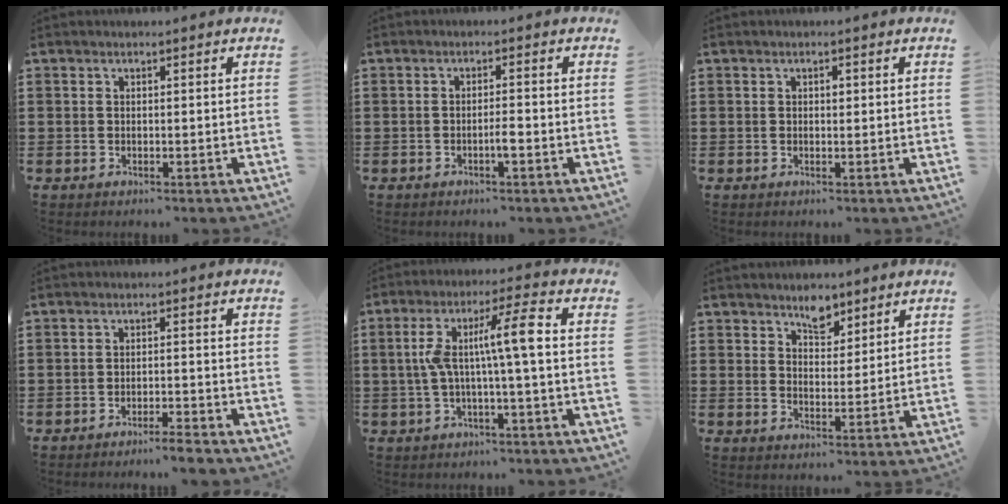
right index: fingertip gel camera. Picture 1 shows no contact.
{"total": 2.0, "force": [-0.9, 0.1, 1.8], "torque": [-0.034, 0.000, -0.016]}
{"total": 0.7, "force": [0.2, 0.5, 0.5], "torque": [-0.011, 0.001, 0.004]}
{"total": 2.9, "force": [-2.7, -0.3, 0.8], "torque": [-0.017, 0.000, -0.056]}
{"total": 8.9, "force": [0.1, 1.0, 8.9], "torque": [-0.171, 0.007, -0.009]}
{"total": 4.5, "force": [3.6, 2.3, 1.5], "torque": [-0.024, -0.001, 0.064]}